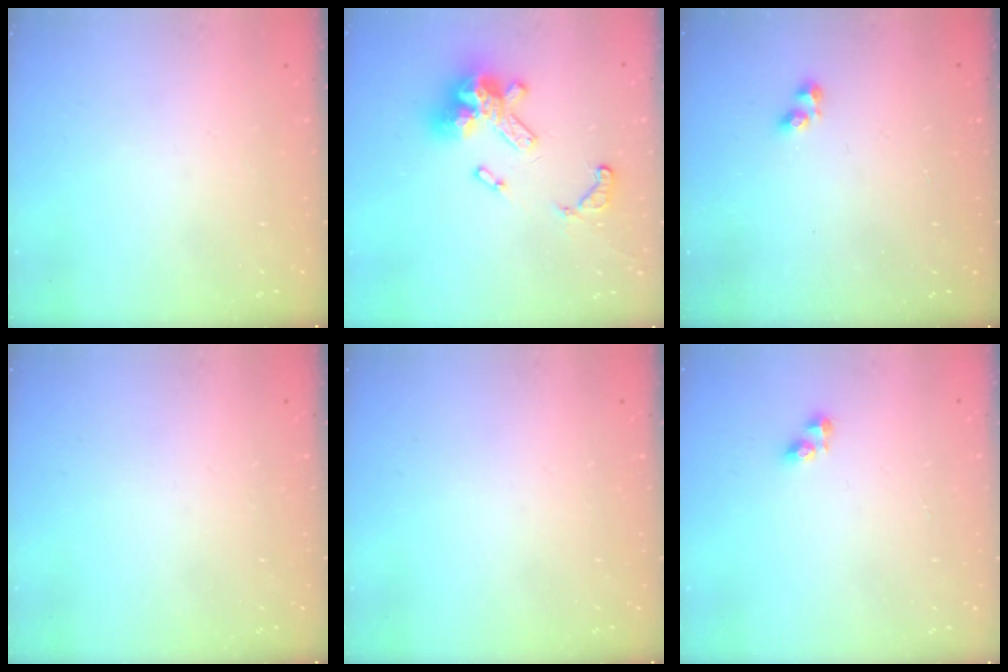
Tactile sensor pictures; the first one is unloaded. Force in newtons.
{"total": 15.1, "press": 15.1, "slide": 1.0}
{"total": 1.9, "press": 1.9, "slide": 0.3}
{"total": 0.0}
{"total": 0.0}
{"total": 3.3, "press": 3.3, "slide": 0.4}